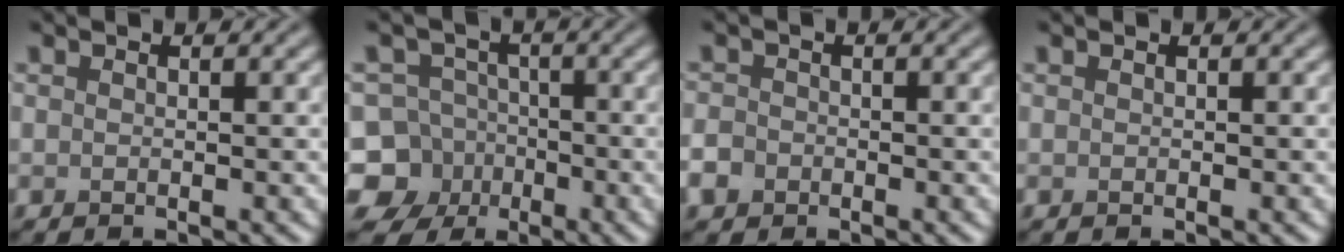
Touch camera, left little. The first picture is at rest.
{"total": 9.9, "force": [-4.6, 8.6, 1.4], "torque": [-0.033, -0.011, -0.104]}
{"total": 1.7, "force": [-0.9, 1.3, 0.5], "torque": [-0.007, -0.001, -0.023]}
{"total": 0.0}